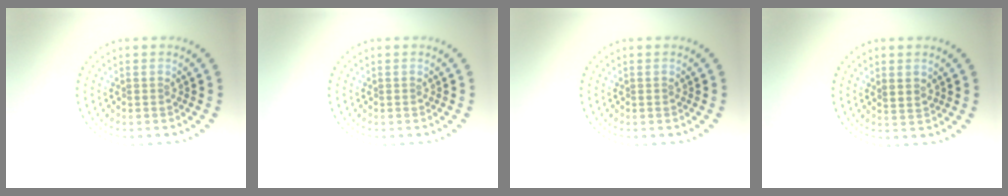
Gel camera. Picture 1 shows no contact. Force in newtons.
{"total": 0.0}
{"total": 0.0}
{"total": 1.2, "press": 1.0, "slide": 0.6}